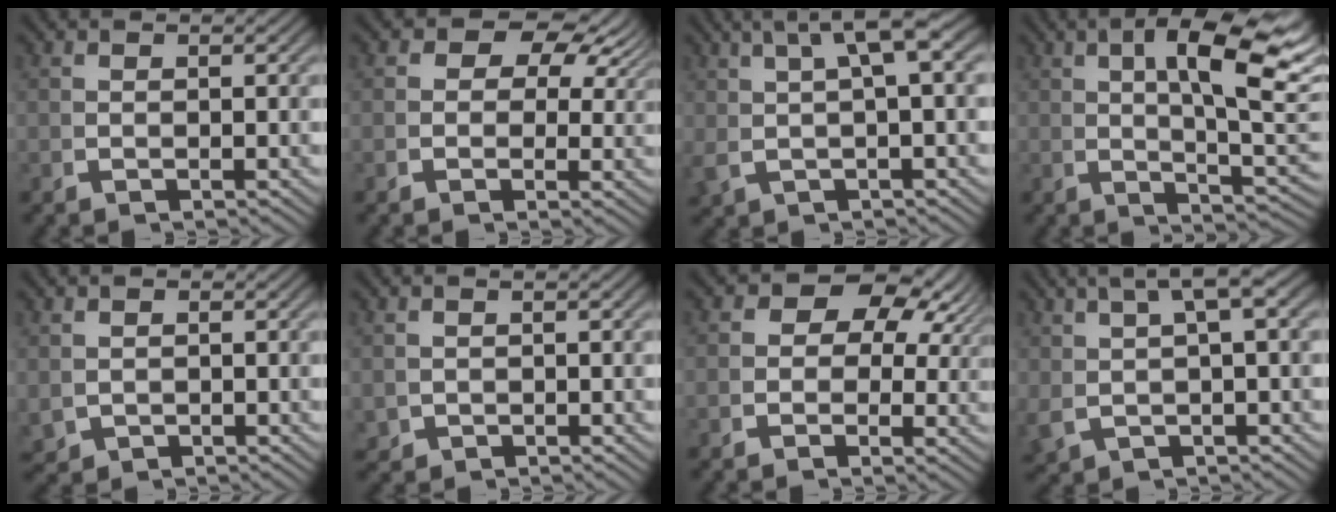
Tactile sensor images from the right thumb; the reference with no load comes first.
{"total": 3.8, "force": [1.3, 2.6, 2.5], "torque": [-0.041, -0.004, 0.020]}
{"total": 6.7, "force": [3.3, 2.5, 5.2], "torque": [-0.066, 0.032, 0.052]}
{"total": 10.8, "force": [2.8, 4.2, 9.6], "torque": [-0.122, 0.009, 0.040]}
{"total": 2.2, "force": [0.2, 2.0, 0.7], "torque": [-0.023, -0.015, 0.019]}
{"total": 1.3, "force": [0.1, 1.2, 0.3], "torque": [-0.013, -0.009, 0.012]}
{"total": 5.4, "force": [1.6, 3.6, 3.7], "torque": [-0.061, -0.005, 0.025]}
{"total": 6.1, "force": [3.0, 2.5, 4.6], "torque": [-0.061, 0.025, 0.050]}